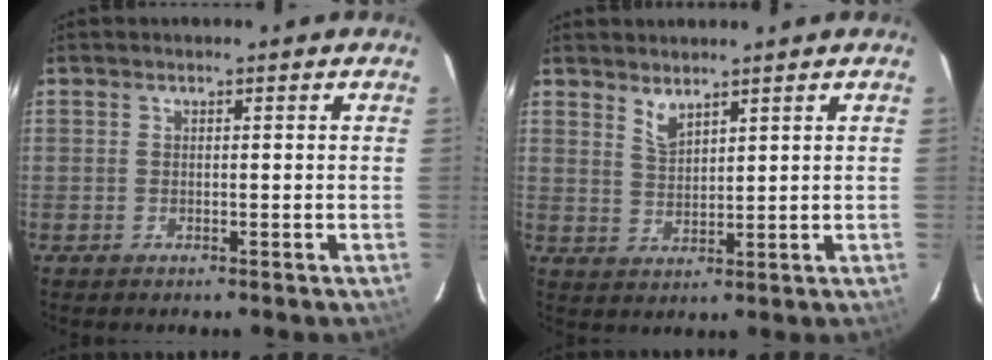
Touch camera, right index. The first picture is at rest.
{"total": 3.3, "force": [2.8, 0.8, 1.6], "torque": [-0.029, -0.001, 0.054]}